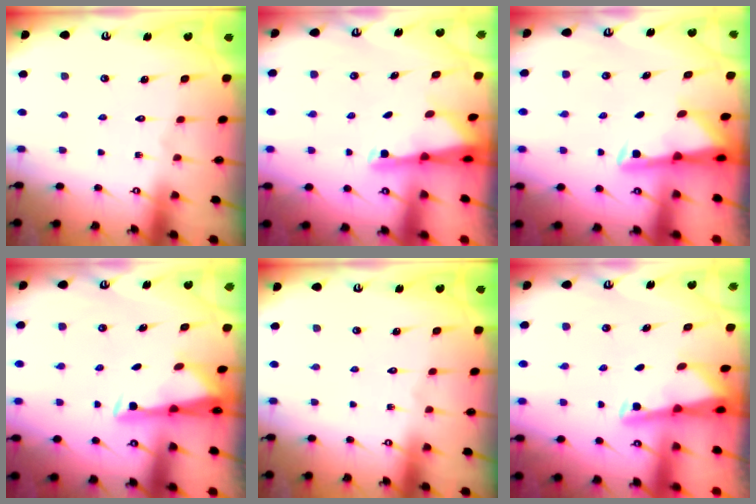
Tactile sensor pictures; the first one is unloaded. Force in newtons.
{"total": 2.6, "press": 2.6, "slide": 0.5}
{"total": 2.9, "press": 2.8, "slide": 0.5}
{"total": 2.9, "press": 2.8, "slide": 0.9}
{"total": 0.0}
{"total": 2.3, "press": 2.2, "slide": 0.3}